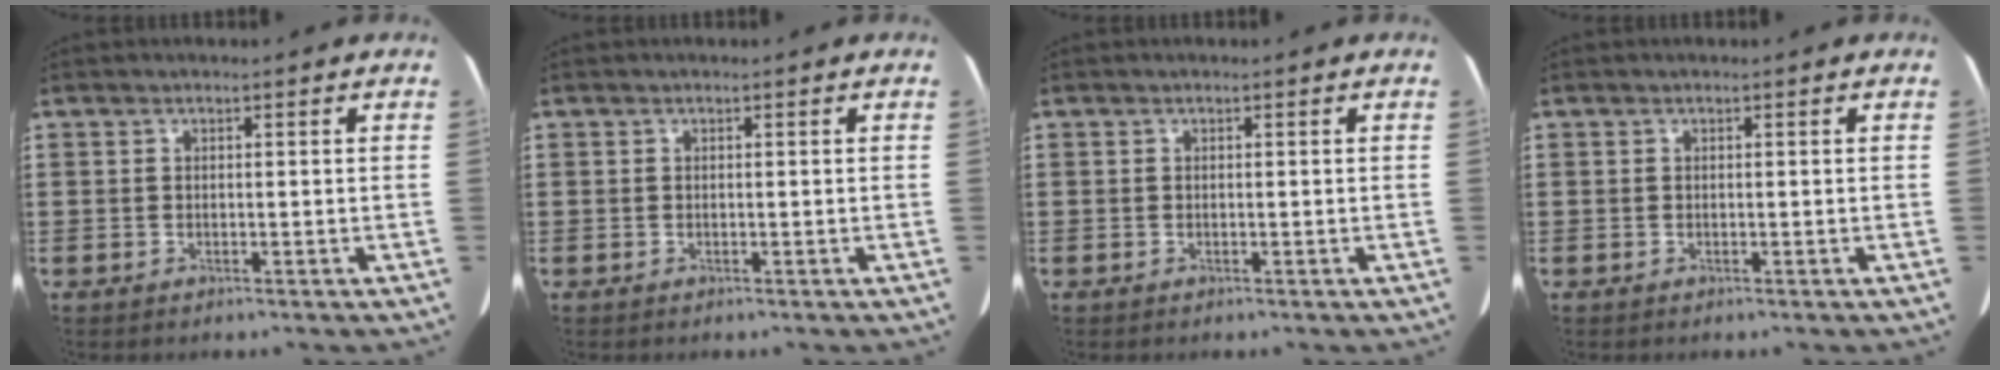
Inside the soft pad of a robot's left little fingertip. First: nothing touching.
{"total": 0.0}
{"total": 0.0}
{"total": 0.0}